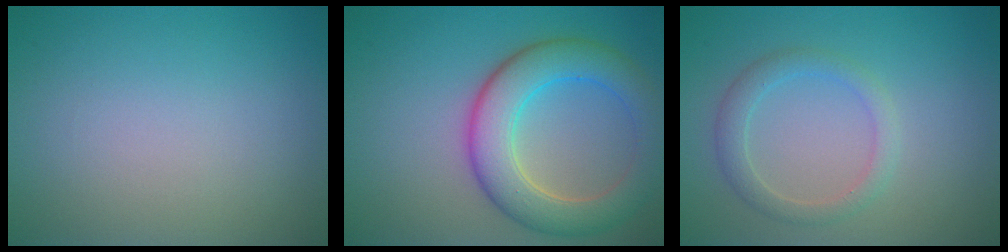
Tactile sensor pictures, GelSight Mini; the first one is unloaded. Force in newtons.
{"total": 6.8, "press": 6.8, "slide": 0.5}
{"total": 2.3, "press": 2.3, "slide": 0.1}